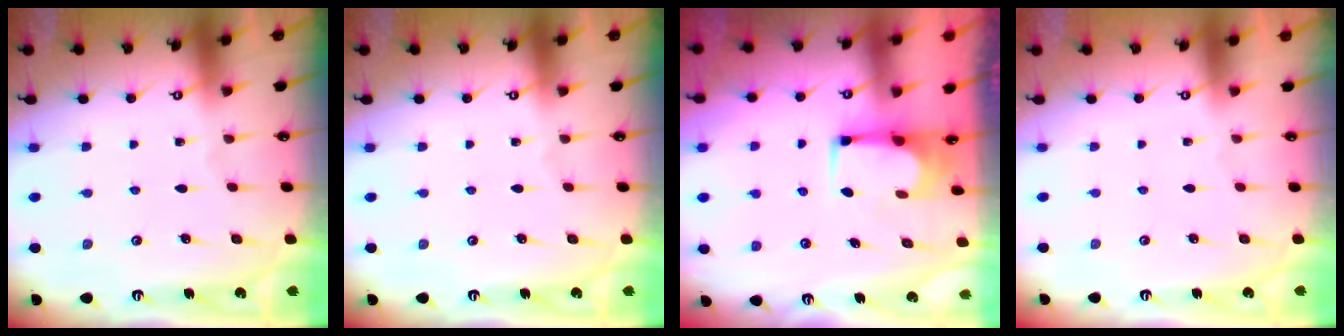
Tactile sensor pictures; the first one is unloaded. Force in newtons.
{"total": 0.0}
{"total": 2.2, "press": 2.2, "slide": 0.1}
{"total": 1.5, "press": 1.4, "slide": 0.6}